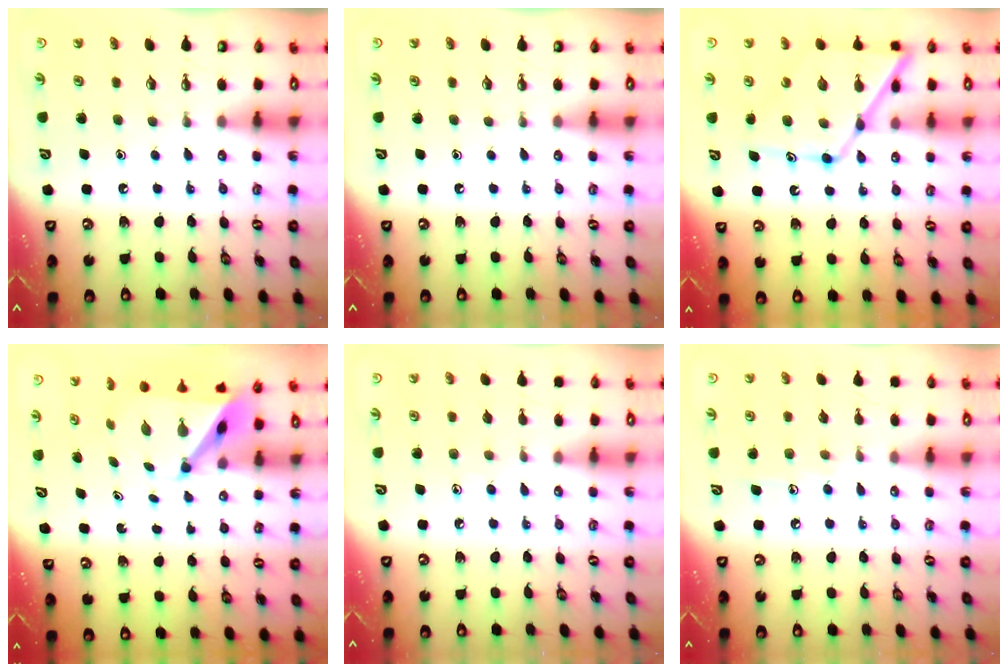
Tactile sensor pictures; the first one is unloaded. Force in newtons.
{"total": 0.0}
{"total": 14.6, "press": 14.6, "slide": 1.0}
{"total": 4.8, "press": 4.8, "slide": 0.2}
{"total": 5.7, "press": 5.7, "slide": 0.7}
{"total": 6.4, "press": 6.4, "slide": 0.6}